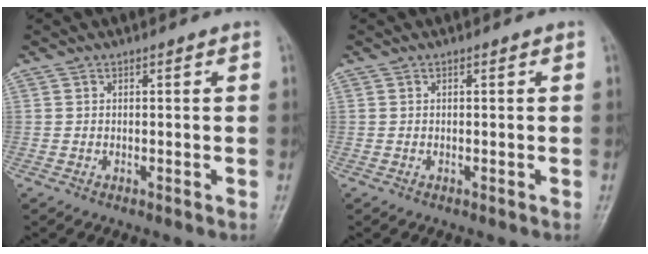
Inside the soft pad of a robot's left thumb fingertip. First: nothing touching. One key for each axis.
{"total": 0.0}